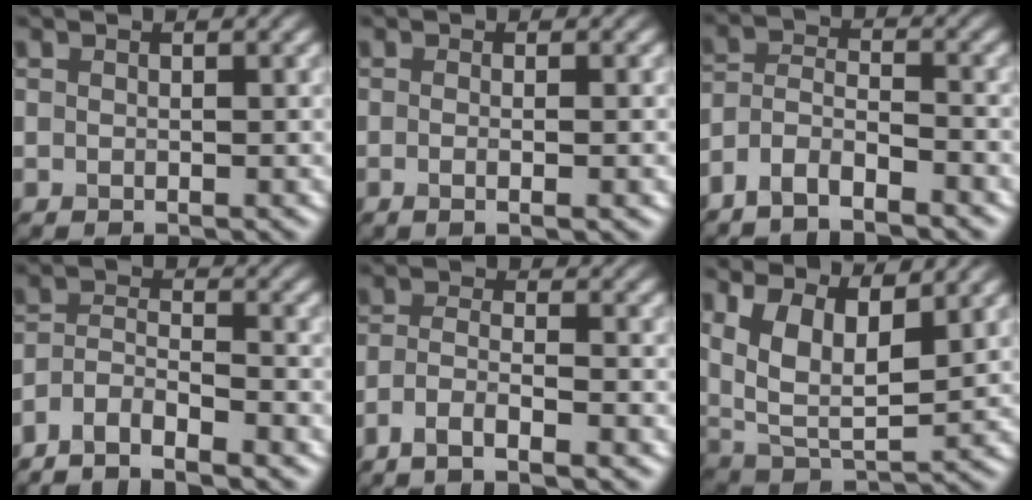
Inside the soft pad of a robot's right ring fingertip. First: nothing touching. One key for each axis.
{"total": 2.6, "fx": -0.1, "fy": 1.1, "fz": 2.4, "tx": -0.013, "ty": -0.007, "tz": -0.019}
{"total": 4.3, "fx": -3.6, "fy": 1.1, "fz": 2.1, "tx": -0.039, "ty": -0.001, "tz": -0.076}
{"total": 5.1, "fx": -4.4, "fy": 1.1, "fz": 2.3, "tx": -0.041, "ty": -0.004, "tz": -0.088}
{"total": 4.1, "fx": -2.9, "fy": 0.8, "fz": 2.7, "tx": -0.054, "ty": -0.001, "tz": -0.061}
{"total": 7.9, "fx": 3.6, "fy": 3.9, "fz": 5.9, "tx": -0.115, "ty": -0.004, "tz": 0.065}